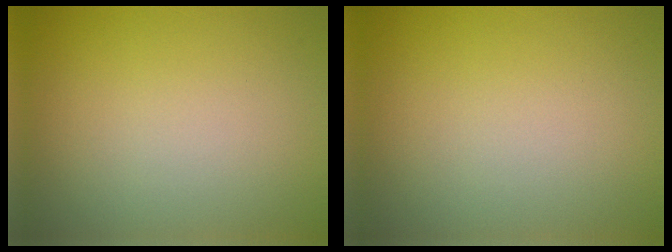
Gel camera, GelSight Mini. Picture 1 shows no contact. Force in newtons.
{"total": 0.0}